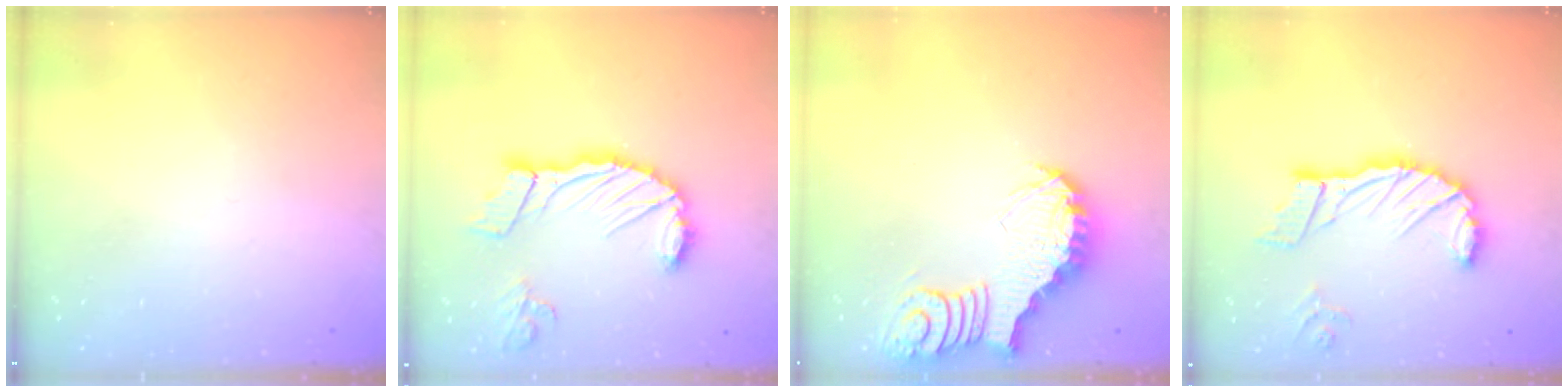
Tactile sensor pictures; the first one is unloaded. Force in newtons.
{"total": 15.6, "press": 15.5, "slide": 1.9}
{"total": 3.9, "press": 3.9, "slide": 0.4}
{"total": 14.8, "press": 14.7, "slide": 1.6}